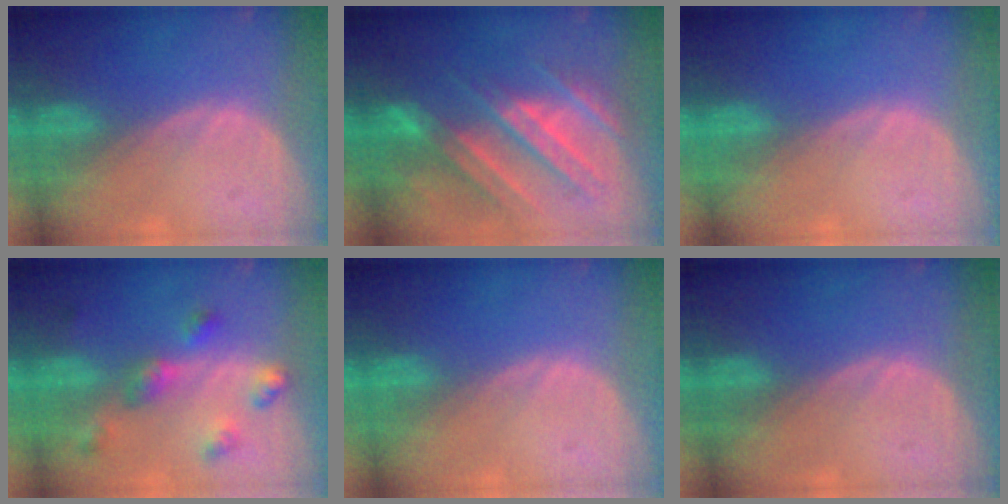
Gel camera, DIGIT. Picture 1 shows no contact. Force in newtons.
{"total": 10.1, "press": 9.5, "slide": 3.4}
{"total": 0.0}
{"total": 6.4, "press": 5.7, "slide": 2.8}
{"total": 0.0}
{"total": 0.0}